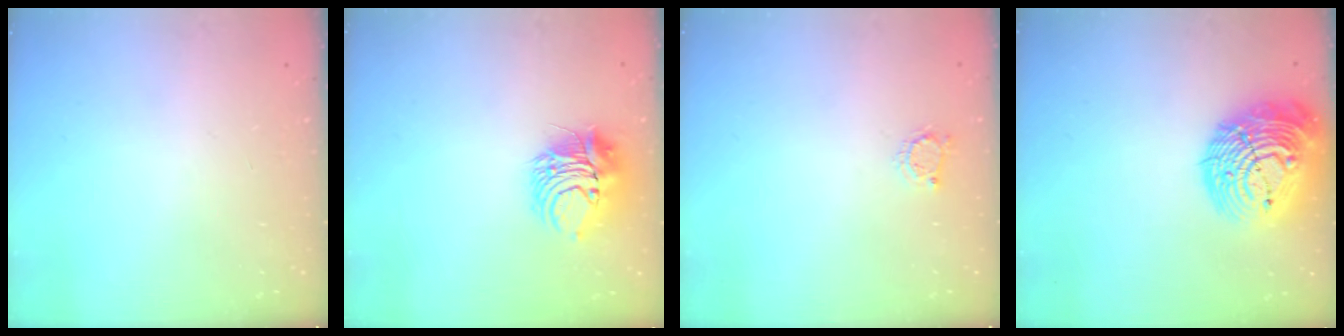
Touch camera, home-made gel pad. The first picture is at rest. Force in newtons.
{"total": 9.1, "press": 9.1, "slide": 0.6}
{"total": 3.4, "press": 3.4, "slide": 0.5}
{"total": 21.6, "press": 21.5, "slide": 2.6}